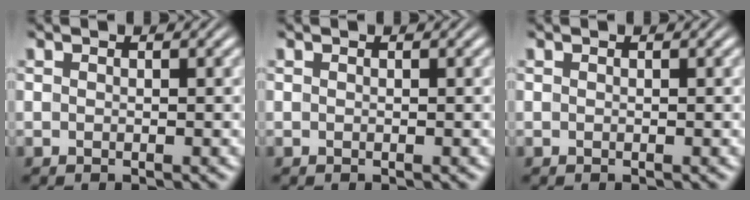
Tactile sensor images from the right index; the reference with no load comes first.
{"total": 0.0}
{"total": 0.0}